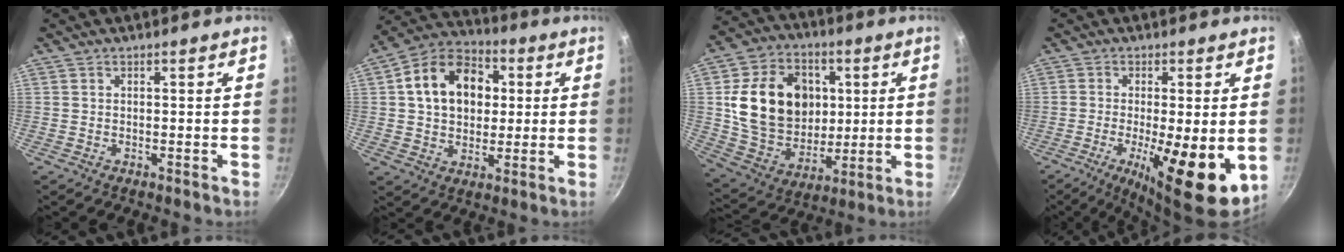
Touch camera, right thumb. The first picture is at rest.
{"total": 15.8, "force": [3.0, 11.8, 10.1], "torque": [-0.136, 0.021, 0.035]}
{"total": 21.1, "force": [3.3, 16.8, 12.4], "torque": [-0.181, 0.003, 0.068]}
{"total": 14.2, "force": [-3.1, 3.8, 13.3], "torque": [-0.208, -0.013, -0.042]}